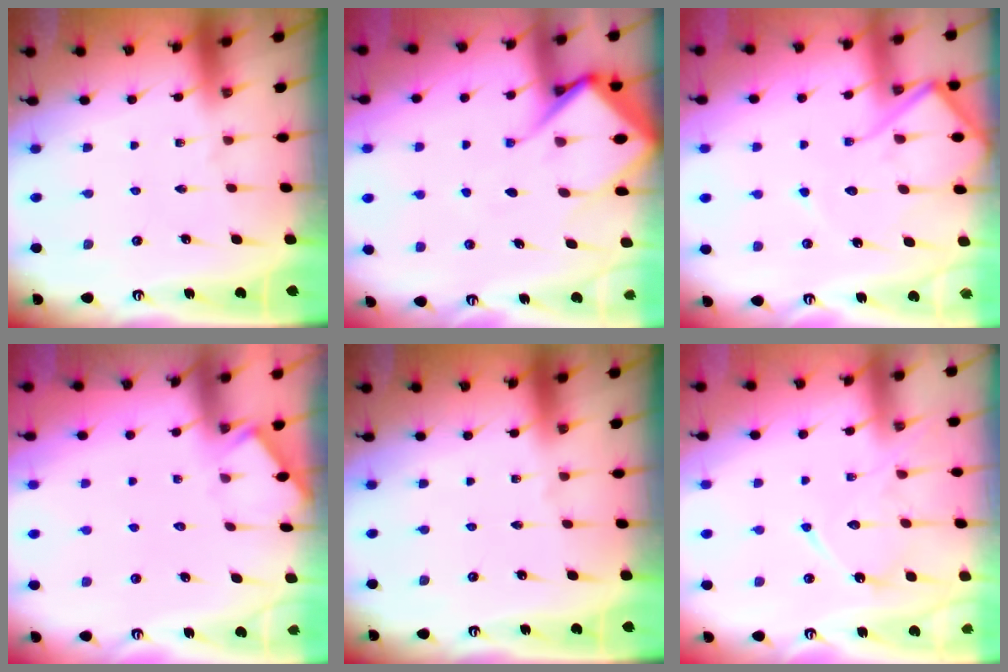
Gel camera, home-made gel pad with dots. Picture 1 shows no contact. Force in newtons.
{"total": 12.1, "press": 12.1, "slide": 1.3}
{"total": 10.9, "press": 10.9, "slide": 1.0}
{"total": 2.4, "press": 2.4, "slide": 0.3}
{"total": 0.0}
{"total": 12.1, "press": 12.1, "slide": 0.5}